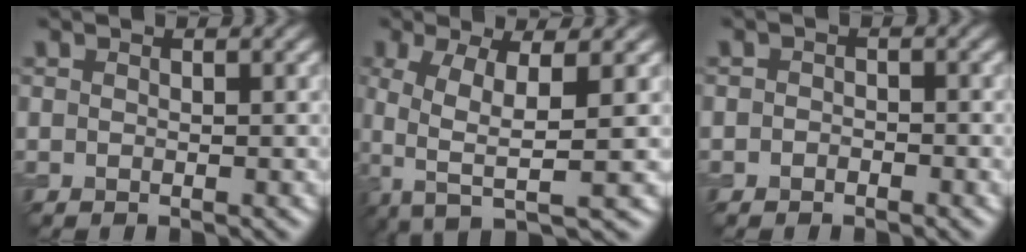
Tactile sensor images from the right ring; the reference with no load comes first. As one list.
[{"total": 6.2, "force": [-0.8, 2.0, 5.8], "torque": [-0.113, -0.006, -0.017]}, {"total": 1.0, "force": [-0.6, 0.7, 0.3], "torque": [-0.003, -0.001, -0.012]}]